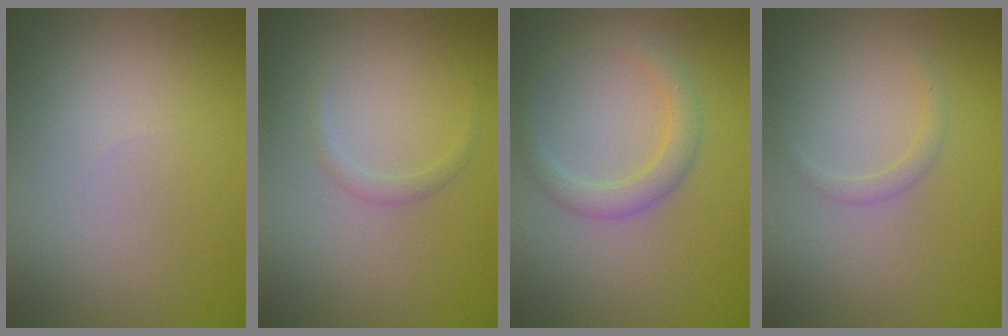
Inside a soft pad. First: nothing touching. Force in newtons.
{"total": 0.9, "press": 0.9, "slide": 0.1}
{"total": 2.5, "press": 2.5, "slide": 0.0}
{"total": 0.9, "press": 0.9, "slide": 0.1}